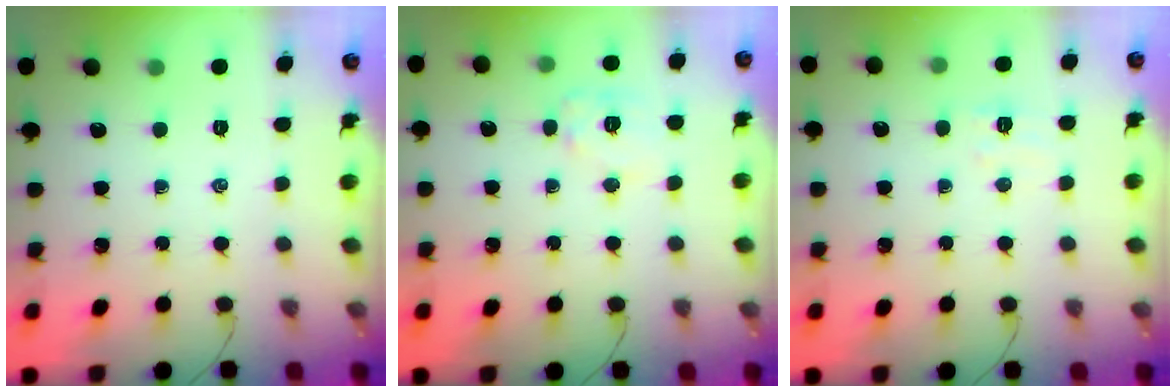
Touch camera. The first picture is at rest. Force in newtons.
{"total": 8.4, "press": 8.4, "slide": 0.6}
{"total": 5.0, "press": 4.9, "slide": 1.2}